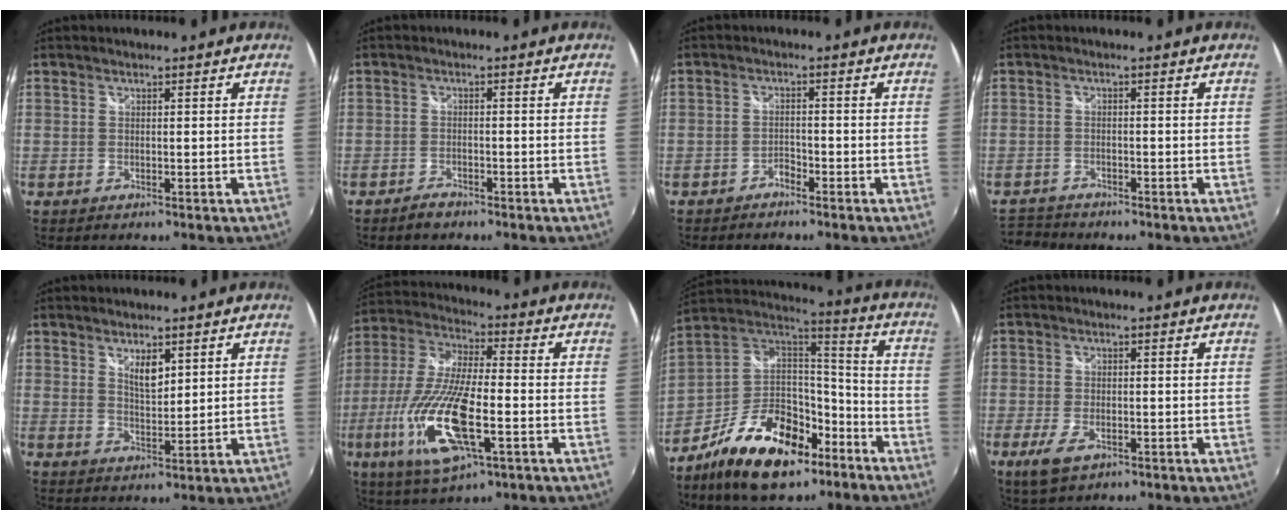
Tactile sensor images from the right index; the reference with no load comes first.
{"total": 2.3, "force": [-1.9, 0.9, 0.9], "torque": [-0.026, 0.000, -0.037]}
{"total": 1.9, "force": [-1.7, 0.8, 0.5], "torque": [-0.010, 0.002, -0.030]}
{"total": 4.3, "force": [-4.1, 1.3, 0.4], "torque": [-0.029, -0.007, -0.080]}
{"total": 4.3, "force": [2.3, 1.8, 3.1], "torque": [-0.048, -0.003, 0.040]}
{"total": 19.2, "force": [-6.3, 5.7, 17.2], "torque": [-0.364, -0.028, -0.122]}
{"total": 22.3, "force": [-13.4, 11.2, 13.9], "torque": [-0.267, 0.012, -0.222]}
{"total": 5.3, "force": [-2.6, 2.5, 3.8], "torque": [-0.092, -0.013, -0.048]}